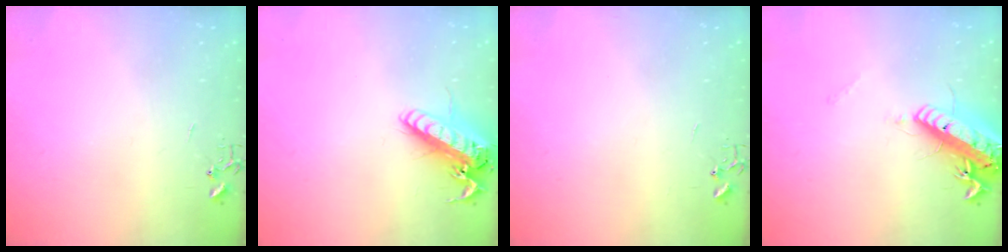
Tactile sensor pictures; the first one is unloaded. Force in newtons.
{"total": 17.4, "press": 17.1, "slide": 3.3}
{"total": 0.0}
{"total": 18.1, "press": 17.7, "slide": 3.6}